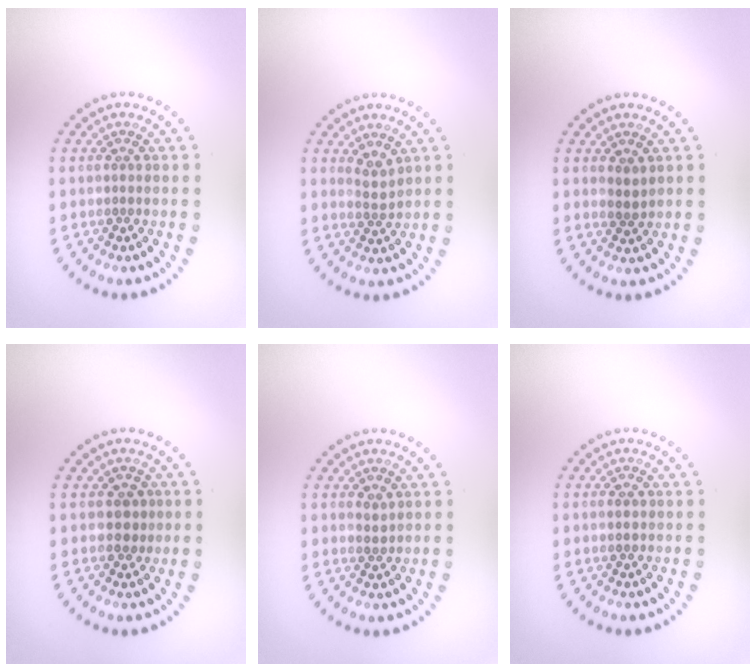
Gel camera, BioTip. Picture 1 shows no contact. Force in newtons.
{"total": 1.7, "press": 1.2, "slide": 1.1}
{"total": 1.2, "press": 1.1, "slide": 0.4}
{"total": 1.5, "press": 1.3, "slide": 0.7}
{"total": 1.0, "press": 0.9, "slide": 0.3}
{"total": 1.1, "press": 1.1, "slide": 0.1}